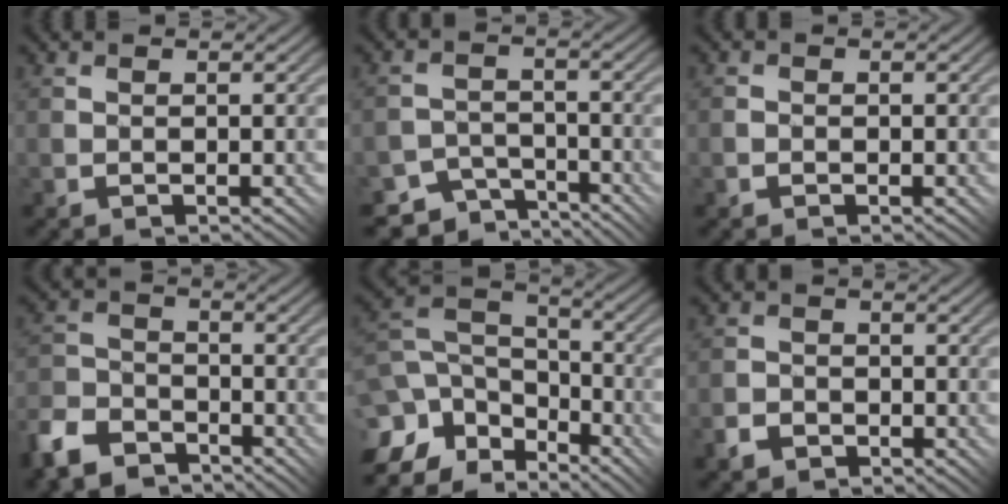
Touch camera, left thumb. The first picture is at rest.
{"total": 5.2, "force": [-4.3, 2.6, 1.1], "torque": [-0.015, -0.003, -0.071]}
{"total": 1.1, "force": [-0.5, 0.9, 0.2], "torque": [0.003, 0.002, -0.012]}
{"total": 8.1, "force": [-6.0, 4.3, 3.3], "torque": [-0.080, -0.007, -0.134]}
{"total": 13.9, "force": [-7.6, 9.8, 6.2], "torque": [-0.176, -0.023, -0.105]}
{"total": 2.8, "force": [-1.8, 1.9, 0.9], "torque": [-0.018, 0.001, -0.040]}